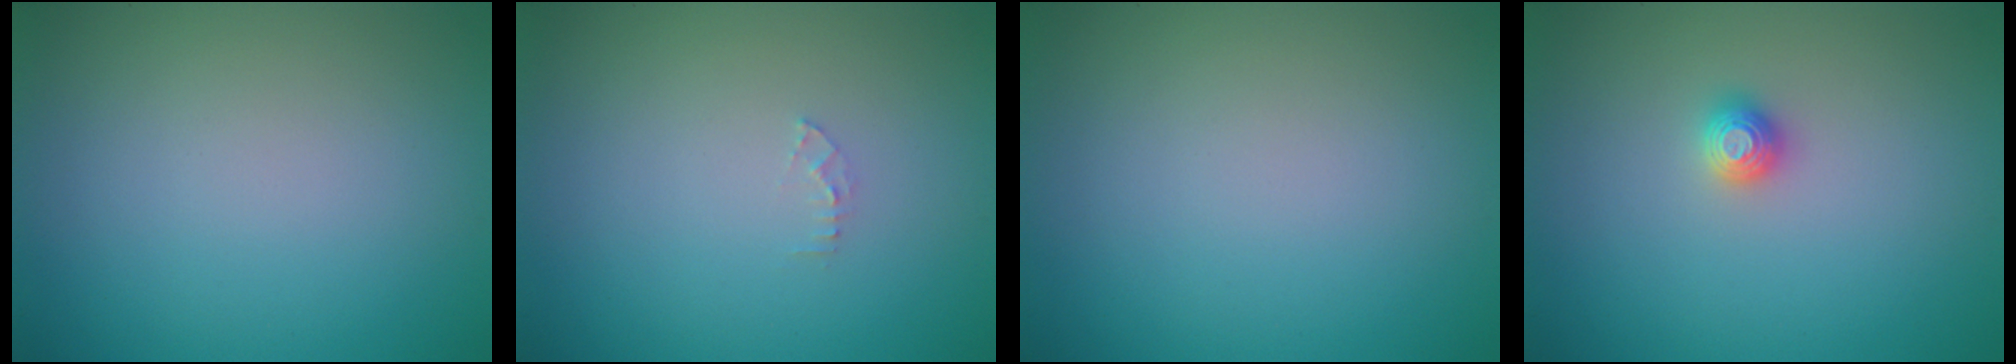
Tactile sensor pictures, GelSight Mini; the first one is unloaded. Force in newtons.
{"total": 0.7, "press": 0.7, "slide": 0.1}
{"total": 0.0}
{"total": 1.1, "press": 1.1, "slide": 0.2}